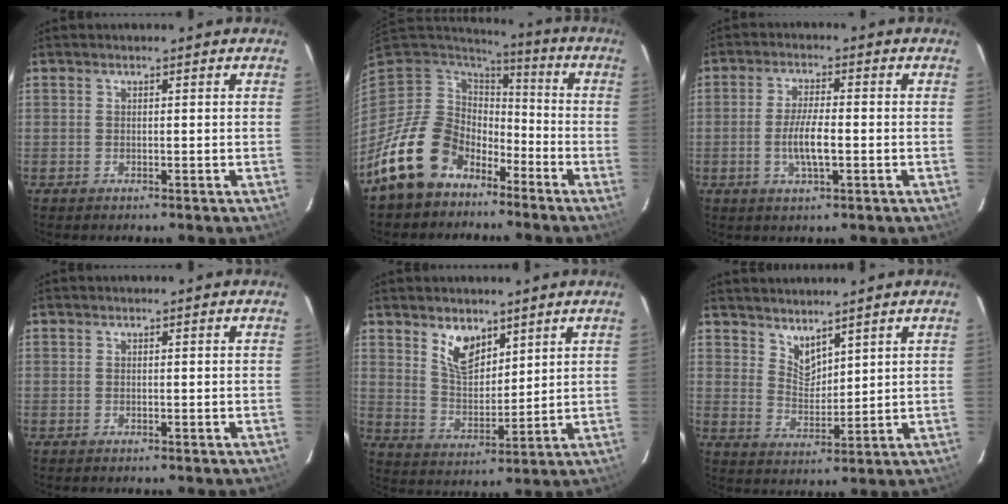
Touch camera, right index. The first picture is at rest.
{"total": 15.5, "force": [-10.4, 10.3, 5.1], "torque": [-0.131, 0.013, -0.171]}
{"total": 5.9, "force": [-1.4, 1.4, 5.6], "torque": [-0.110, -0.003, -0.026]}
{"total": 0.0}
{"total": 7.8, "force": [5.0, 4.0, 4.4], "torque": [-0.073, 0.003, 0.102]}
{"total": 4.9, "force": [4.2, 1.8, 1.6], "torque": [-0.023, -0.006, 0.083]}